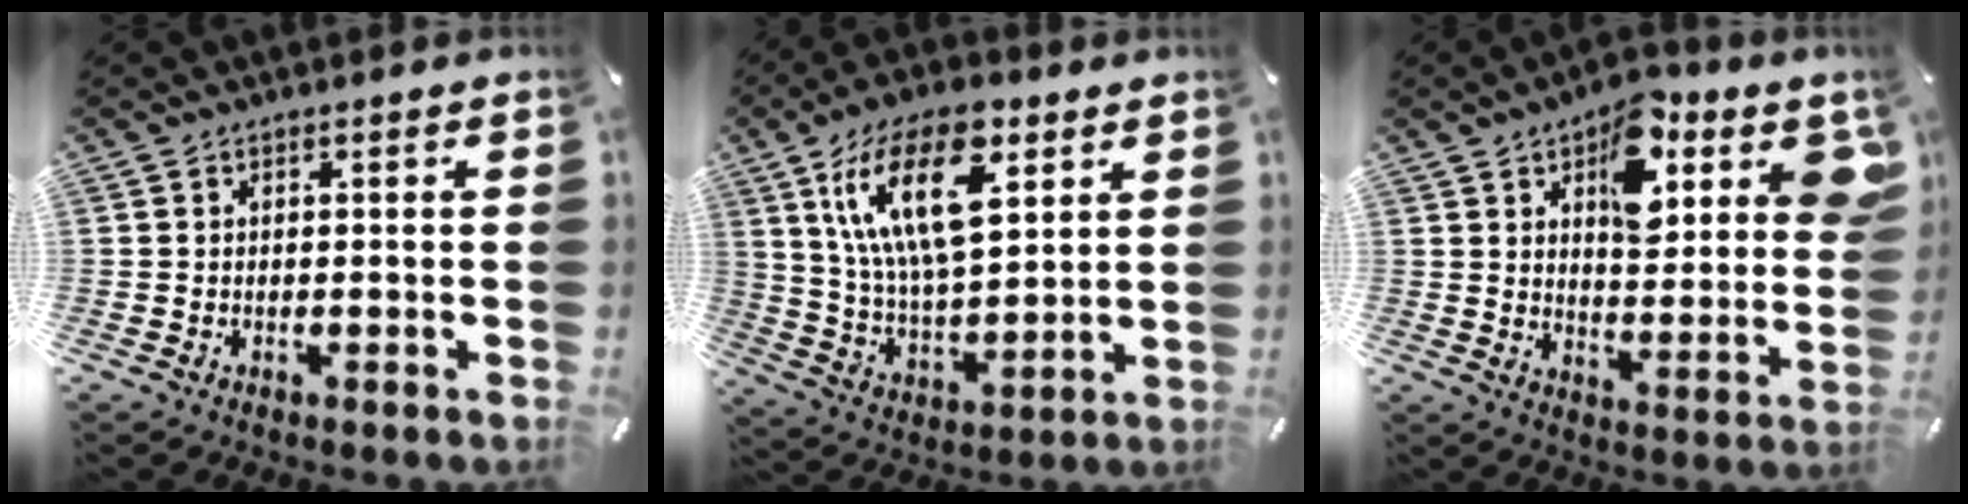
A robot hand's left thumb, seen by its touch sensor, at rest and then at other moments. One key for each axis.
{"total": 20.0, "fx": 9.4, "fy": 9.4, "fz": 14.9, "tx": -0.307, "ty": -0.022, "tz": 0.153}
{"total": 14.4, "fx": 7.9, "fy": 7.6, "fz": 9.4, "tx": -0.108, "ty": -0.046, "tz": 0.129}